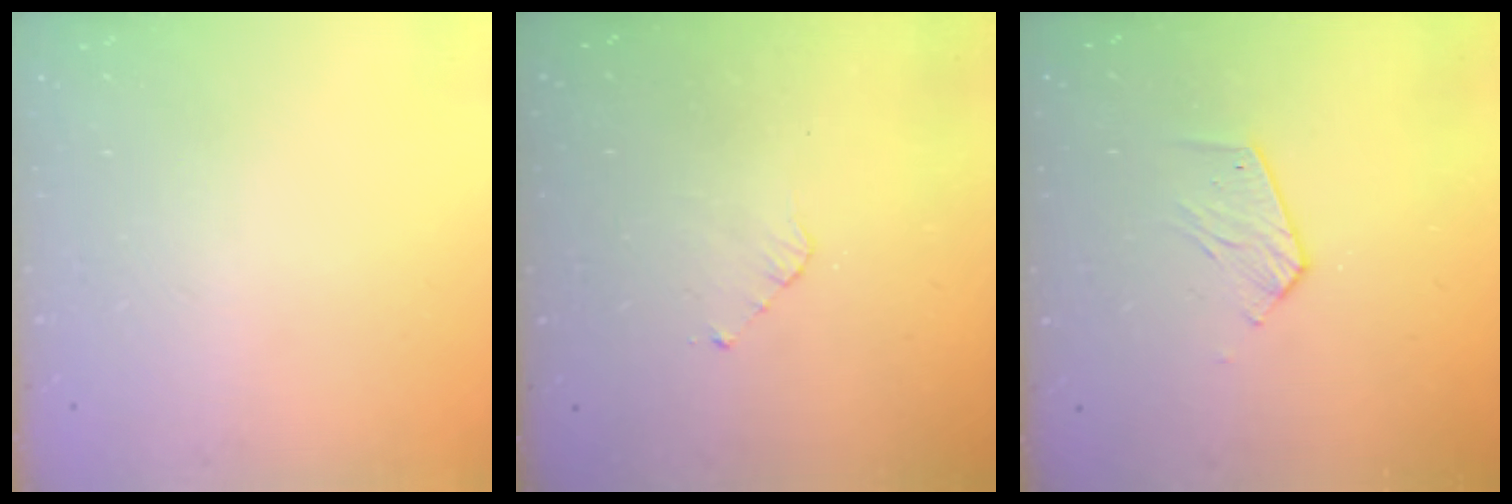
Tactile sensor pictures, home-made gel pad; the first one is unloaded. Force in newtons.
{"total": 2.8, "press": 2.8, "slide": 0.2}
{"total": 6.8, "press": 6.8, "slide": 0.3}